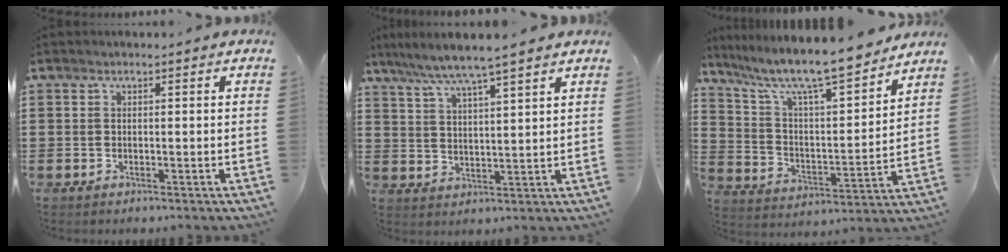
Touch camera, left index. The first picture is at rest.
{"total": 5.3, "force": [4.4, -0.6, 2.8], "torque": [-0.071, -0.026, 0.074]}
{"total": 9.8, "force": [8.4, 1.0, 4.9], "torque": [-0.130, -0.056, 0.139]}